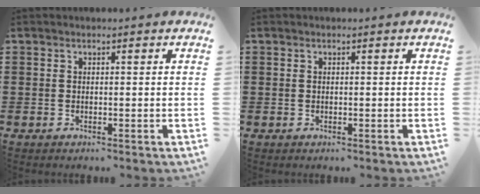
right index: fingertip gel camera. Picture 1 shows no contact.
{"total": 0.0}